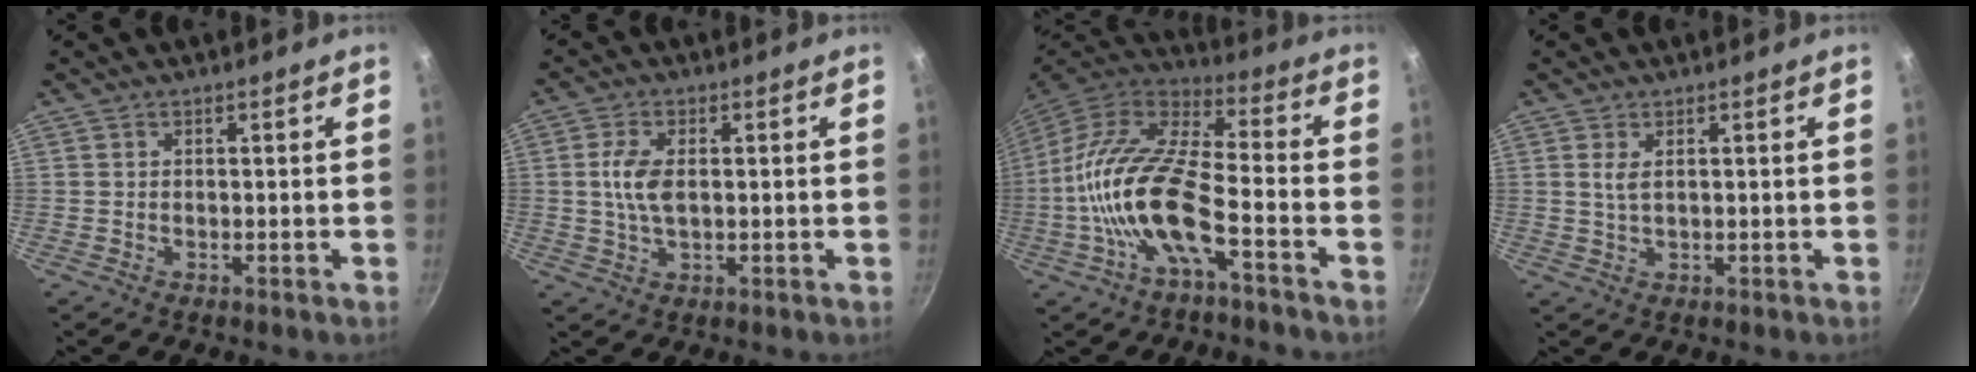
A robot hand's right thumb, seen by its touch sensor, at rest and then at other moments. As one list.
[{"total": 5.6, "force": [0.5, 2.9, 4.8], "torque": [-0.097, 0.004, 0.008]}, {"total": 17.4, "force": [-5.9, 6.5, 15.0], "torque": [-0.294, 0.044, -0.125]}, {"total": 2.1, "force": [0.7, 0.8, 1.8], "torque": [-0.036, -0.005, 0.015]}]